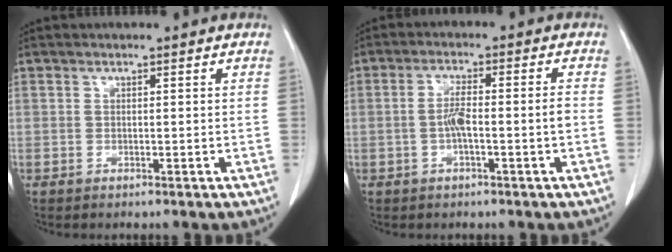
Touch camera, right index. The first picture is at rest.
{"total": 4.8, "force": [-1.1, 0.2, 4.6], "torque": [-0.093, 0.011, -0.017]}